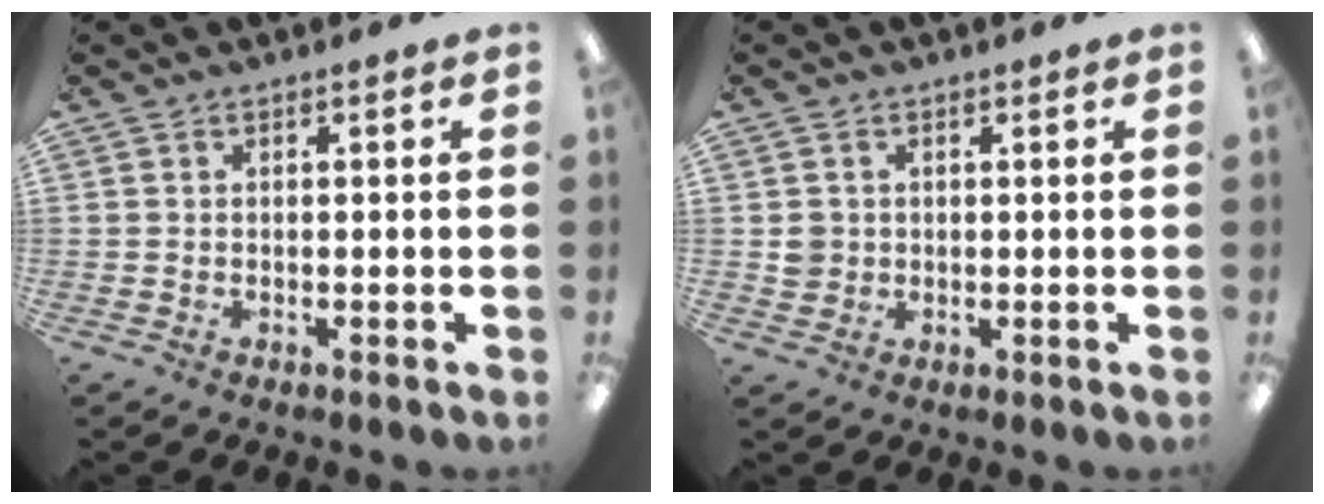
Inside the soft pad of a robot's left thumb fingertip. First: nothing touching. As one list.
[{"total": 3.3, "force": [0.5, 3.3, 0.6], "torque": [-0.008, 0.004, 0.007]}]